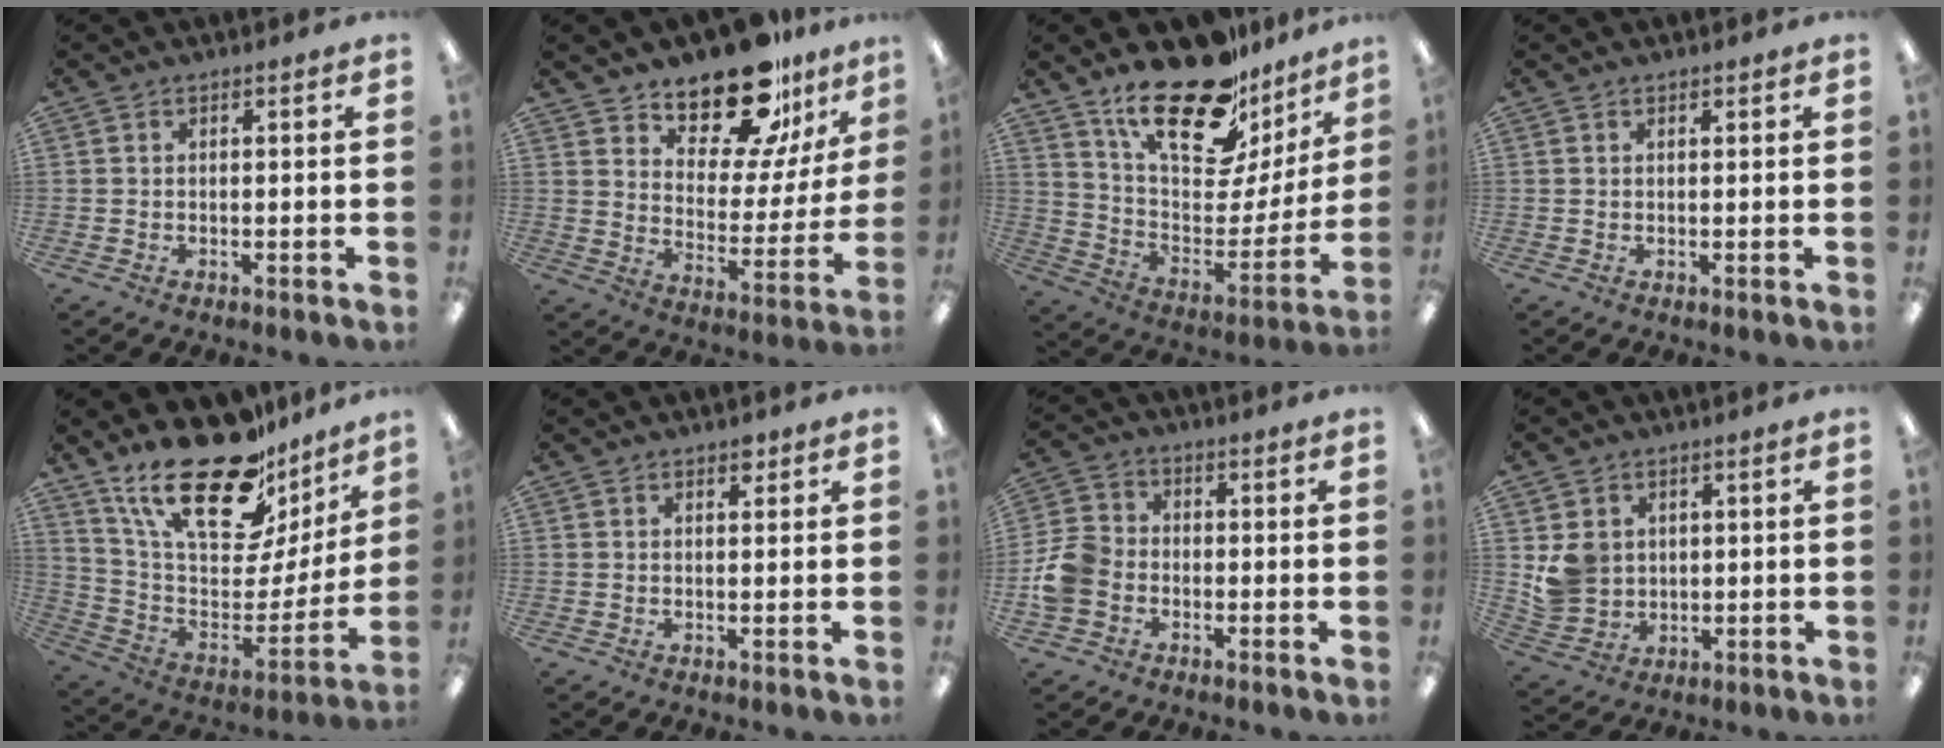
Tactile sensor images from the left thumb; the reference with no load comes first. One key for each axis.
{"total": 18.5, "fx": 15.5, "fy": 7.1, "fz": 7.3, "tx": -0.117, "ty": -0.119, "tz": 0.271}
{"total": 24.2, "fx": 17.8, "fy": 9.7, "fz": 13.3, "tx": -0.210, "ty": -0.123, "tz": 0.308}
{"total": 0.7, "fx": 0.5, "fy": 0.3, "fz": 0.4, "tx": -0.008, "ty": 0.001, "tz": 0.010}
{"total": 26.8, "fx": 18.5, "fy": 11.3, "fz": 15.7, "tx": -0.251, "ty": -0.117, "tz": 0.327}
{"total": 2.0, "fx": 1.4, "fy": 1.0, "fz": 1.1, "tx": 0.001, "ty": -0.008, "tz": 0.020}
{"total": 8.1, "fx": -2.6, "fy": 6.6, "fz": 3.9, "tx": -0.081, "ty": 0.025, "tz": -0.049}
{"total": 6.4, "fx": 2.0, "fy": 5.9, "fz": 1.4, "tx": -0.023, "ty": 0.002, "tz": 0.043}